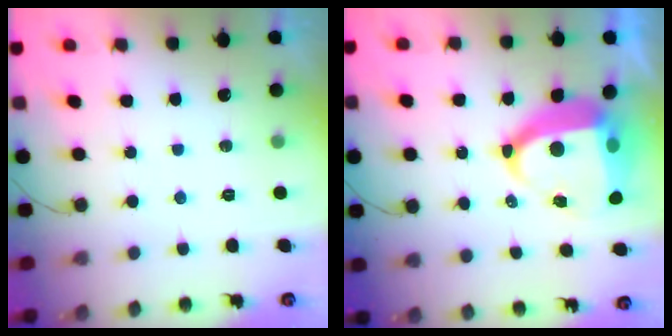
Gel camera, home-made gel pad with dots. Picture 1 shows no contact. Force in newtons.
{"total": 15.4, "press": 15.3, "slide": 1.8}